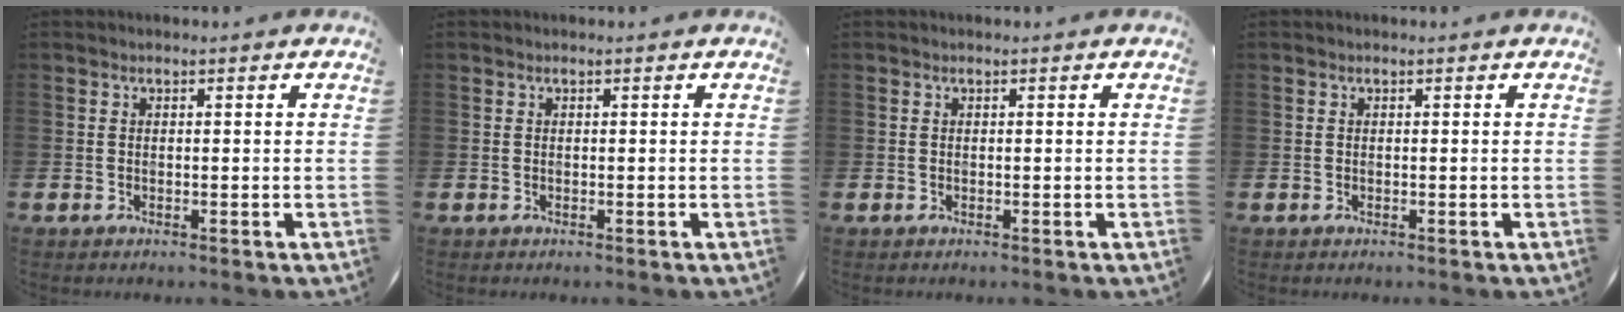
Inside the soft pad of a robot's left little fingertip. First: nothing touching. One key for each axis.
{"total": 0.0}
{"total": 0.0}
{"total": 0.0}